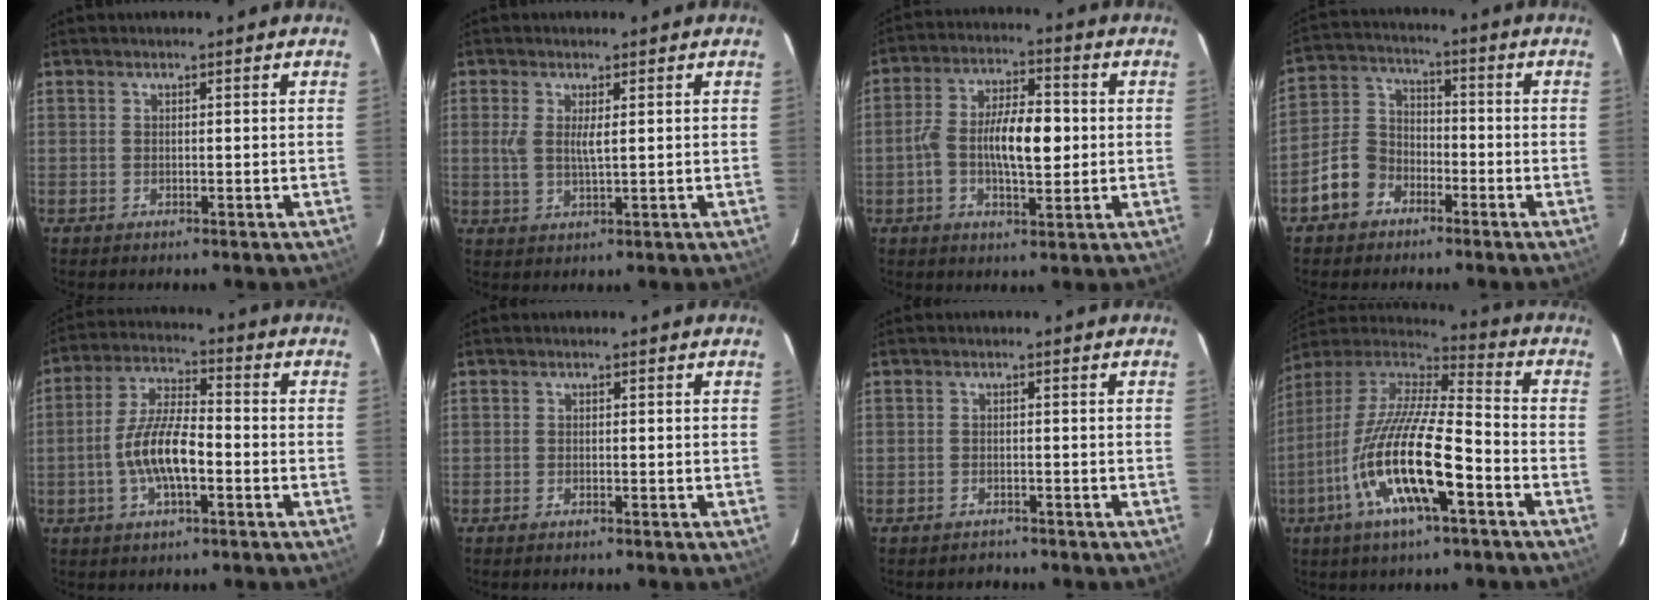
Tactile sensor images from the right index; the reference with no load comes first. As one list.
[{"total": 3.8, "force": [0.6, 1.1, 3.6], "torque": [-0.073, -0.003, 0.010]}, {"total": 10.4, "force": [-0.9, 4.2, 9.4], "torque": [-0.180, 0.014, -0.018]}, {"total": 8.4, "force": [-4.7, 6.3, 2.9], "torque": [-0.068, 0.034, -0.084]}, {"total": 10.3, "force": [-3.0, 3.3, 9.3], "torque": [-0.189, 0.006, -0.057]}, {"total": 1.0, "force": [-0.9, 0.3, 0.4], "torque": [-0.011, -0.001, -0.019]}, {"total": 2.1, "force": [-1.8, 1.1, 0.0], "torque": [-0.006, 0.007, -0.027]}, {"total": 20.2, "force": [-8.1, 4.6, 17.9], "torque": [-0.336, -0.030, -0.160]}]